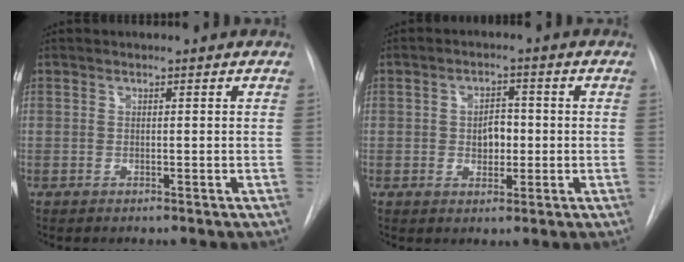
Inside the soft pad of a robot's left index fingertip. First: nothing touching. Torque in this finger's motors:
{"motor_torque": [0.34, -0.17, 0.07, 0.04]}